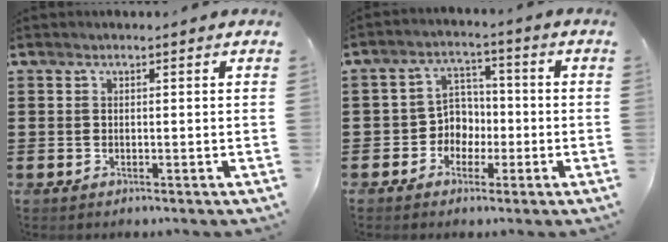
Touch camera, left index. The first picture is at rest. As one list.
[{"total": 4.7, "force": [-1.8, 4.1, 1.3], "torque": [-0.039, 0.010, -0.038]}]